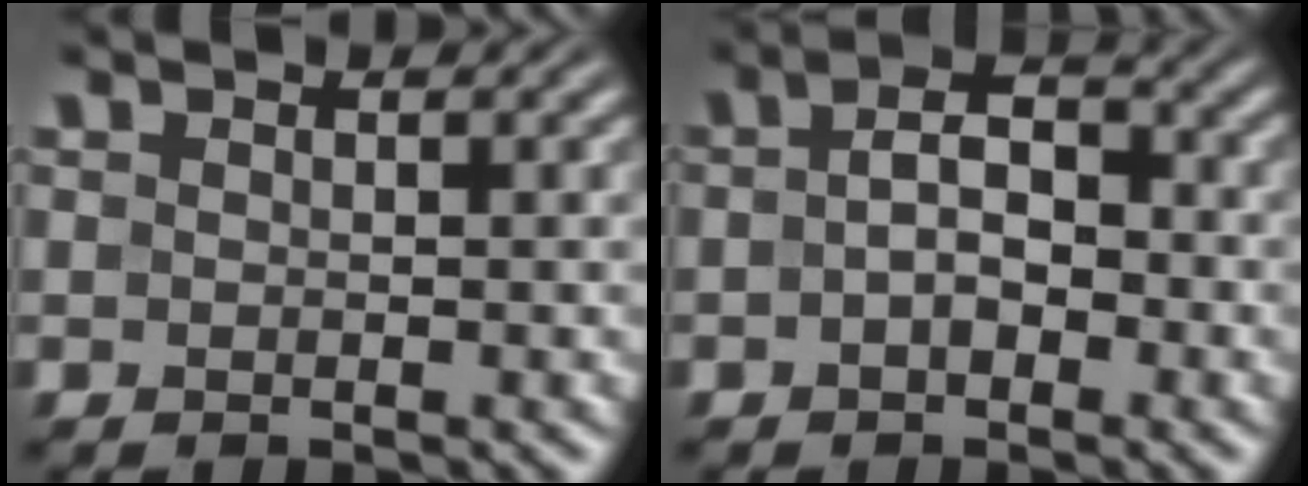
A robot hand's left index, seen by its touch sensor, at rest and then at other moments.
{"total": 3.6, "force": [-0.5, 2.1, 2.8], "torque": [-0.049, 0.007, -0.017]}